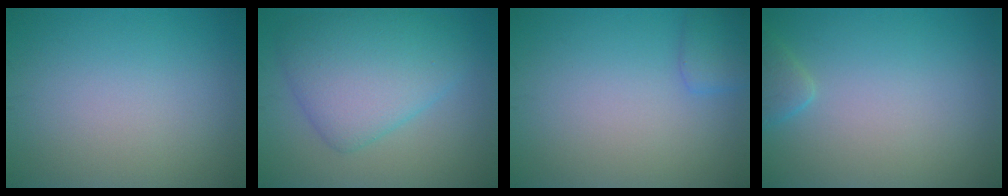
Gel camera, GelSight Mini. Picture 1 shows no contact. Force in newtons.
{"total": 7.0, "press": 7.0, "slide": 0.1}
{"total": 1.7, "press": 1.7, "slide": 0.1}
{"total": 1.5, "press": 1.5, "slide": 0.2}